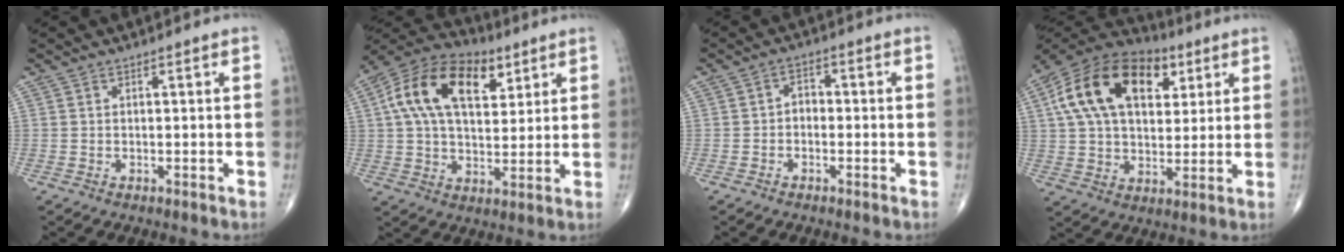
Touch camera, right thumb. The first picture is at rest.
{"total": 17.9, "force": [6.3, 10.4, 13.1], "torque": [-0.213, 0.002, 0.100]}
{"total": 2.6, "force": [-0.7, 2.0, 1.6], "torque": [-0.011, 0.017, -0.023]}
{"total": 21.3, "force": [7.3, 13.1, 15.2], "torque": [-0.253, 0.010, 0.116]}